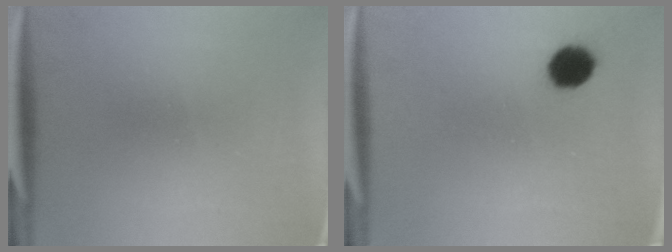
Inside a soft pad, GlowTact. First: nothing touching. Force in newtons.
{"total": 5.6}